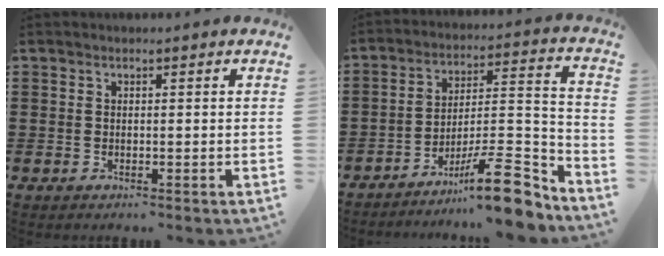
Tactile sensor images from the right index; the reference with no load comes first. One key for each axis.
{"total": 13.7, "fx": -9.9, "fy": 3.0, "fz": 9.1, "tx": -0.115, "ty": 0.043, "tz": -0.171}